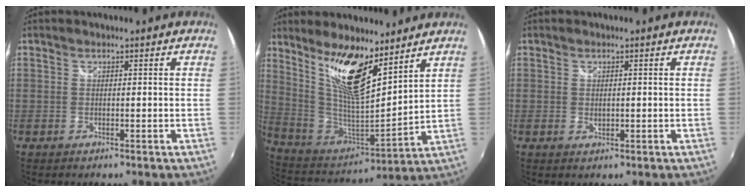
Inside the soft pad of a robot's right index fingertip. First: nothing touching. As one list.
[{"total": 16.3, "force": [10.2, 4.6, 11.9], "torque": [-0.223, -0.005, 0.204]}, {"total": 1.3, "force": [0.0, 0.9, 1.0], "torque": [-0.017, -0.002, 0.001]}]